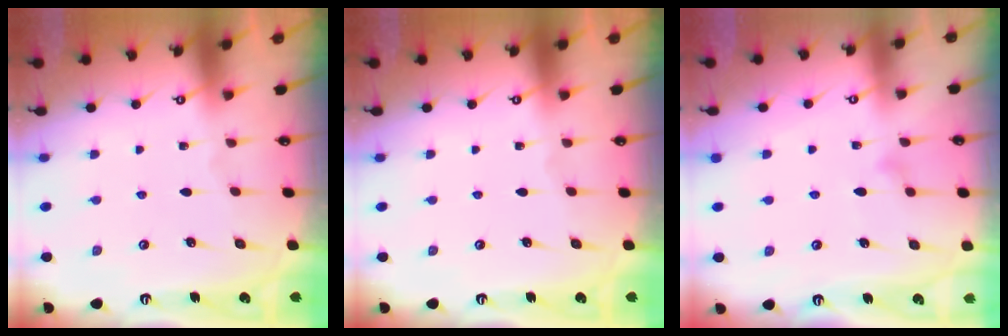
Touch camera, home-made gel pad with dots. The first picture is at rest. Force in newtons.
{"total": 0.0}
{"total": 8.3, "press": 8.3, "slide": 0.5}